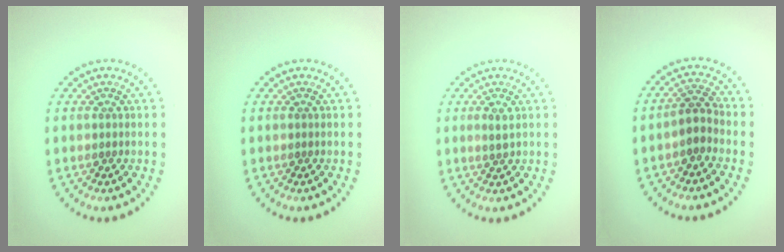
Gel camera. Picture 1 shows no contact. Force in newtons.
{"total": 0.0}
{"total": 1.0, "press": 0.9, "slide": 0.5}
{"total": 2.3, "press": 2.0, "slide": 1.1}